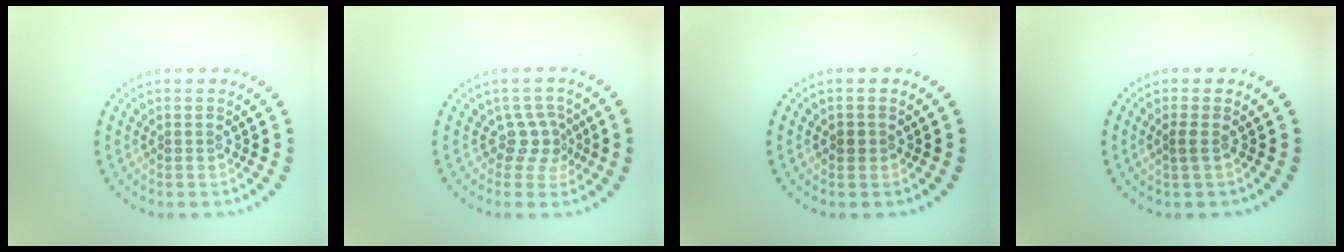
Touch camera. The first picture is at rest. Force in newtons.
{"total": 2.2, "press": 1.5, "slide": 1.6}
{"total": 0.8, "press": 0.8, "slide": 0.2}
{"total": 0.9, "press": 0.7, "slide": 0.6}